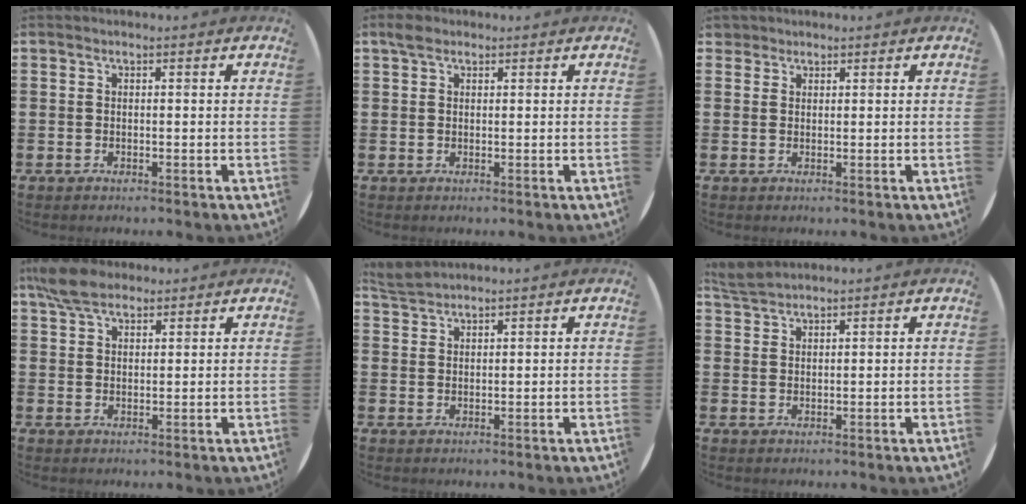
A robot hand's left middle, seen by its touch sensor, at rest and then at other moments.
{"total": 1.6, "force": [1.2, 0.9, 0.6], "torque": [-0.004, 0.003, 0.021]}
{"total": 1.4, "force": [1.2, 0.7, 0.1], "torque": [-0.004, 0.005, 0.024]}
{"total": 5.7, "force": [4.6, 2.3, 2.5], "torque": [-0.052, -0.001, 0.085]}
{"total": 2.6, "force": [2.6, 0.2, 0.2], "torque": [-0.010, 0.000, 0.051]}
{"total": 2.8, "force": [2.8, 0.2, 0.5], "torque": [-0.016, 0.000, 0.054]}